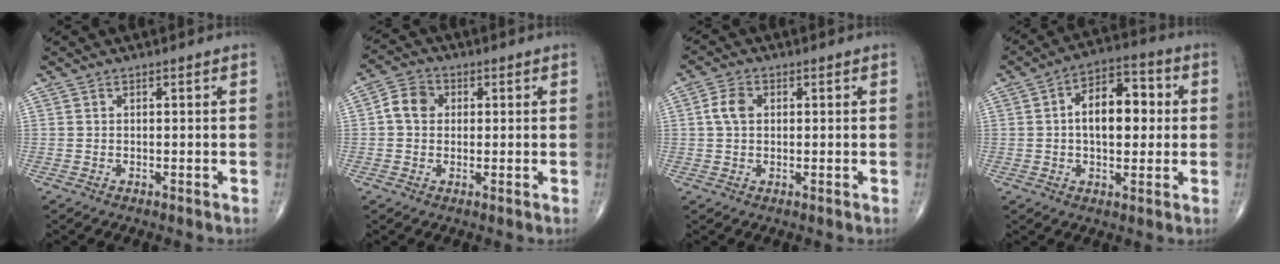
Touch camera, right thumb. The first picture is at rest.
{"total": 5.2, "force": [0.6, 4.3, 2.8], "torque": [-0.038, 0.012, 0.001]}
{"total": 3.9, "force": [0.6, 2.7, 2.7], "torque": [-0.054, 0.006, 0.008]}
{"total": 12.1, "force": [1.1, 7.0, 9.9], "torque": [-0.129, 0.023, 0.011]}